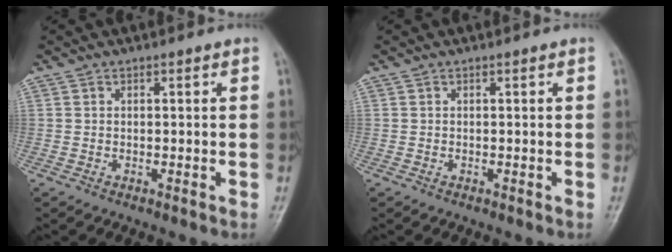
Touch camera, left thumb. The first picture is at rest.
{"total": 0.0}